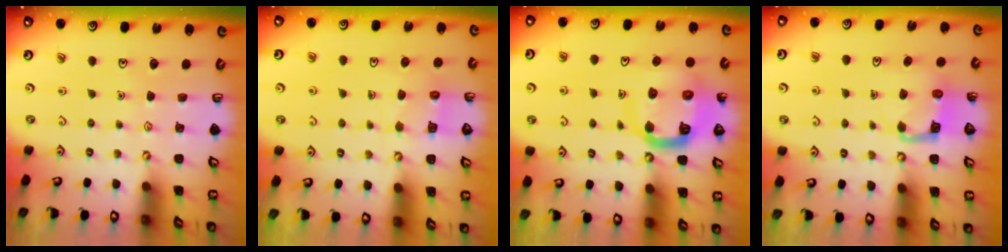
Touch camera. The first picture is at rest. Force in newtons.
{"total": 5.1, "press": 5.1, "slide": 0.5}
{"total": 11.9, "press": 11.8, "slide": 1.3}
{"total": 4.2, "press": 4.2, "slide": 0.2}